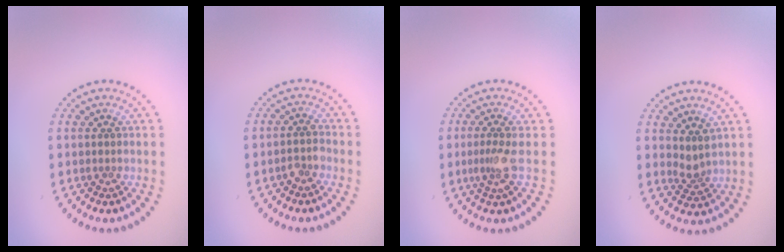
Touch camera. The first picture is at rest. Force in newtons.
{"total": 1.4, "press": 1.2, "slide": 0.7}
{"total": 2.0, "press": 1.5, "slide": 1.4}
{"total": 1.8, "press": 1.4, "slide": 1.2}